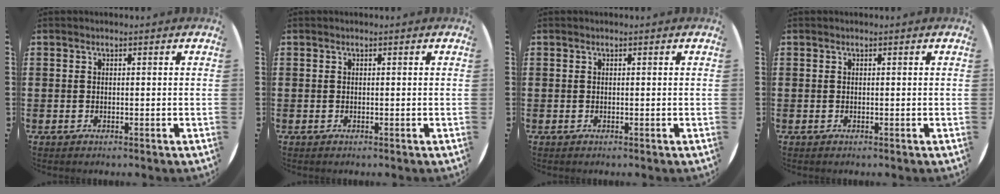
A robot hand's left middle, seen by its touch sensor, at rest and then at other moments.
{"total": 0.0}
{"total": 0.0}
{"total": 0.0}